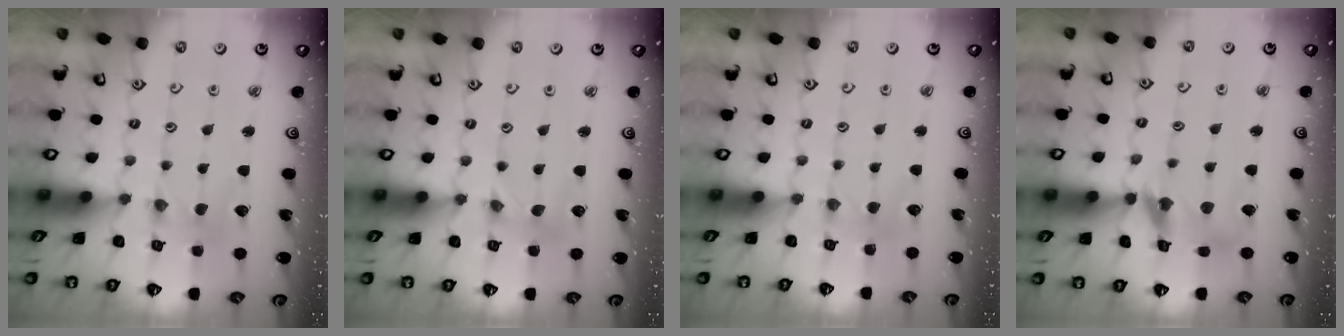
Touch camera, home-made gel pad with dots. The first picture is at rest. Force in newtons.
{"total": 0.9, "press": 0.8, "slide": 0.3}
{"total": 3.4, "press": 3.3, "slide": 0.4}
{"total": 11.9, "press": 11.8, "slide": 1.2}